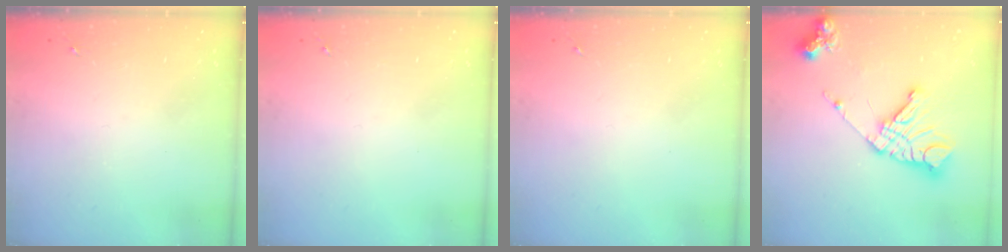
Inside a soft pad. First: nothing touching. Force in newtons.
{"total": 0.0}
{"total": 0.0}
{"total": 16.4, "press": 16.3, "slide": 1.9}